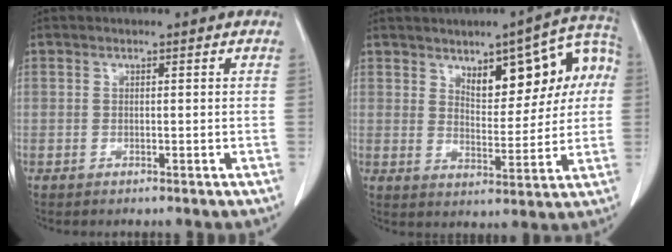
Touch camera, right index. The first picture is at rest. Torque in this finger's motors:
{"motor_torque": [0.42, 0.22, 0.38, 0.09]}